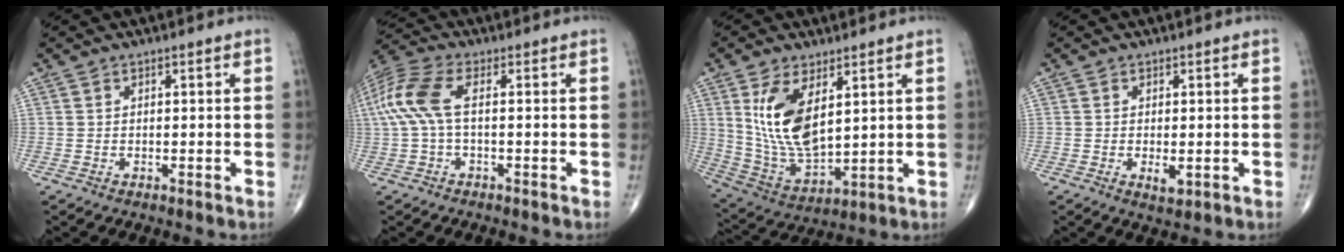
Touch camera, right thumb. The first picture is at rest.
{"total": 9.2, "force": [0.5, 3.8, 8.3], "torque": [-0.213, 0.027, 0.007]}
{"total": 13.6, "force": [4.5, 6.6, 11.0], "torque": [-0.205, -0.026, 0.104]}
{"total": 2.4, "force": [-0.4, 1.0, 2.1], "torque": [-0.034, -0.006, -0.004]}